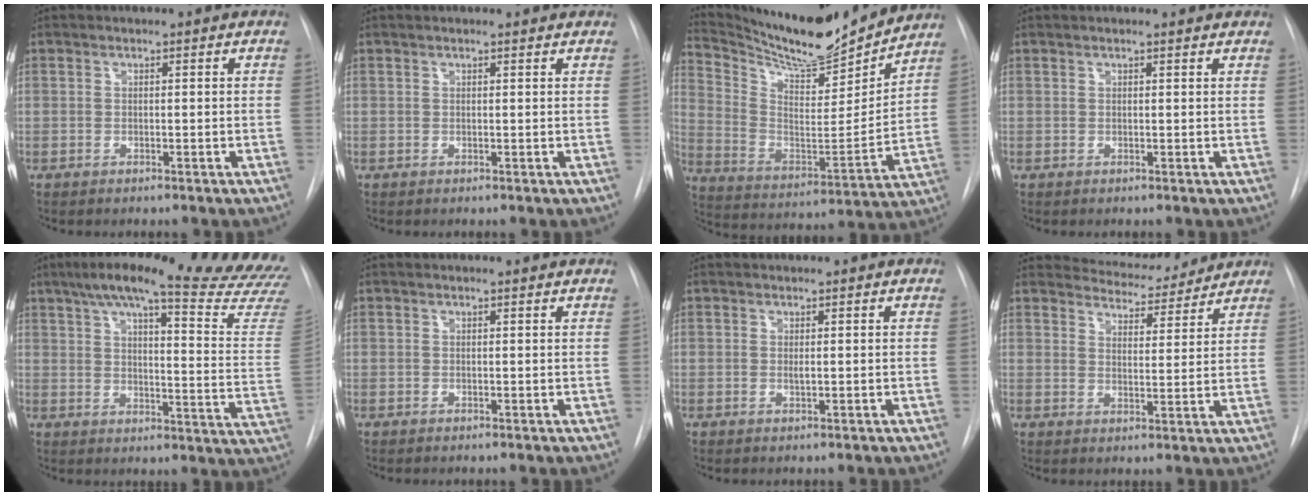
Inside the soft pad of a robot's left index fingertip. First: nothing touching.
{"total": 2.0, "force": [1.9, 0.1, 0.6], "torque": [-0.013, 0.015, 0.020]}
{"total": 18.9, "force": [17.7, 2.4, 6.3], "torque": [-0.129, -0.031, 0.290]}
{"total": 2.6, "force": [2.4, 0.2, 0.9], "torque": [-0.014, 0.017, 0.025]}
{"total": 30.0, "force": [26.4, 1.9, 14.2], "torque": [-0.181, -0.084, 0.311]}
{"total": 1.2, "force": [1.2, 0.0, 0.4], "torque": [-0.013, 0.011, 0.015]}
{"total": 0.5, "force": [0.2, 0.1, 0.5], "torque": [-0.012, -0.002, 0.004]}
{"total": 9.1, "force": [8.8, 2.0, 0.9], "torque": [-0.013, 0.000, 0.121]}